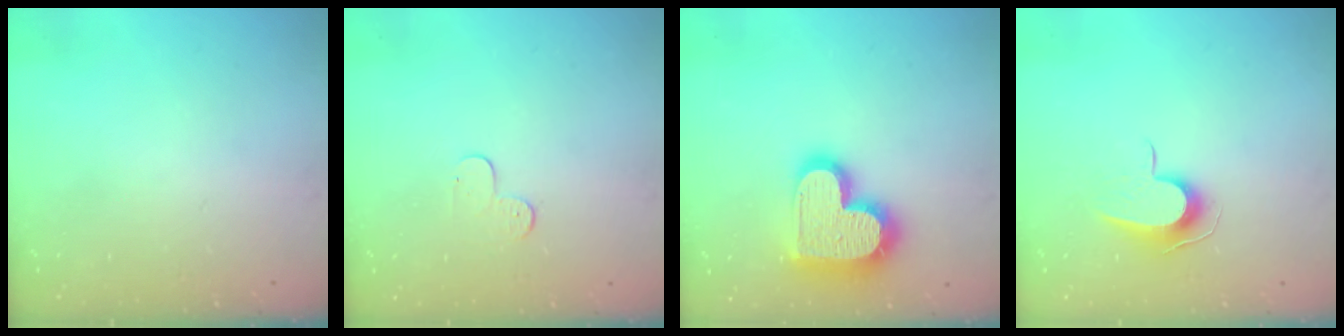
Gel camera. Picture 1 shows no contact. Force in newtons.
{"total": 3.9, "press": 3.8, "slide": 0.3}
{"total": 20.1, "press": 20.1, "slide": 1.5}
{"total": 8.9, "press": 8.8, "slide": 0.5}